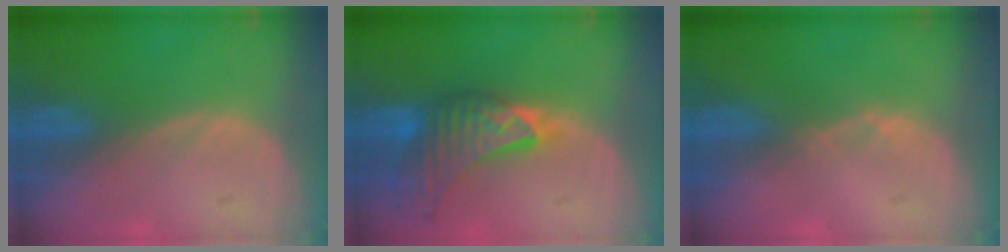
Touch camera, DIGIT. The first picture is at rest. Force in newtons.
{"total": 9.0, "press": 8.4, "slide": 3.2}
{"total": 0.6, "press": 0.5, "slide": 0.2}